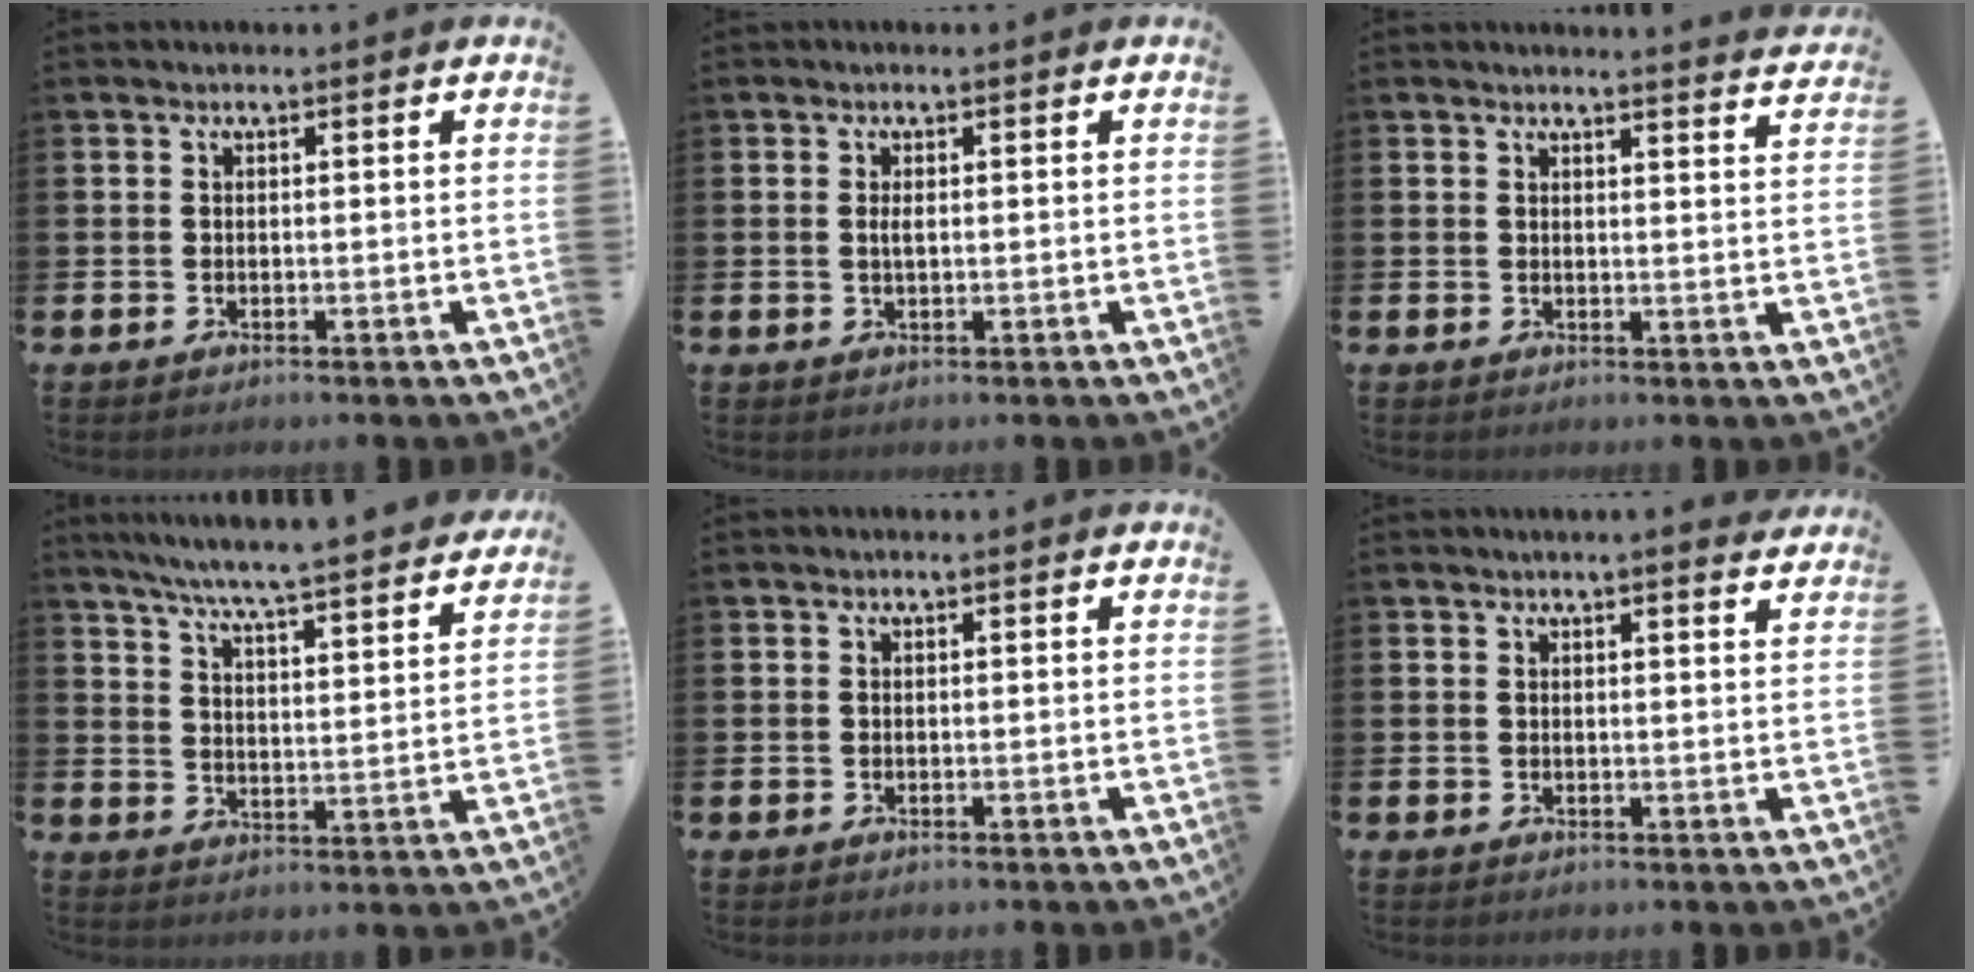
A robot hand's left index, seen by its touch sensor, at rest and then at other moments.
{"total": 1.2, "force": [0.2, 0.4, 1.0], "torque": [-0.020, 0.003, 0.002]}
{"total": 2.7, "force": [2.7, -0.3, -0.1], "torque": [0.010, -0.023, 0.046]}
{"total": 7.1, "force": [6.8, -0.3, 2.3], "torque": [-0.059, -0.056, 0.113]}
{"total": 0.0}
{"total": 1.9, "force": [1.8, -0.1, 0.1], "torque": [0.005, -0.012, 0.032]}